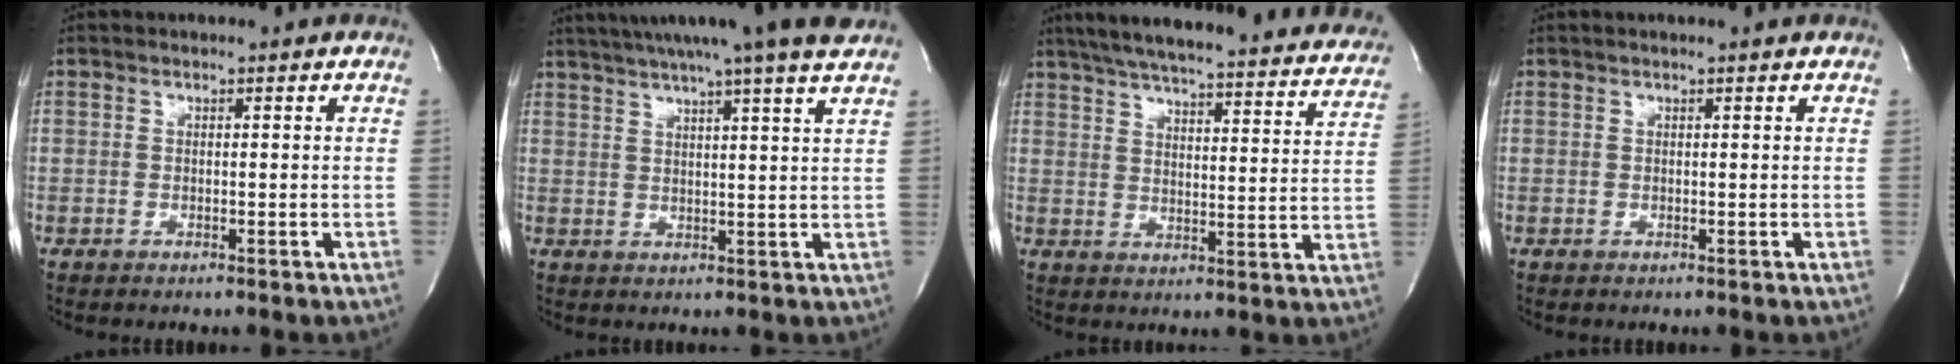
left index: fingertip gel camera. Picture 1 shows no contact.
{"total": 16.0, "force": [13.5, -1.5, 8.4], "torque": [-0.145, 0.004, 0.178]}
{"total": 32.9, "force": [29.3, 5.0, 14.0], "torque": [-0.229, -0.043, 0.358]}
{"total": 0.9, "force": [0.8, -0.2, 0.5], "torque": [-0.009, 0.007, 0.016]}